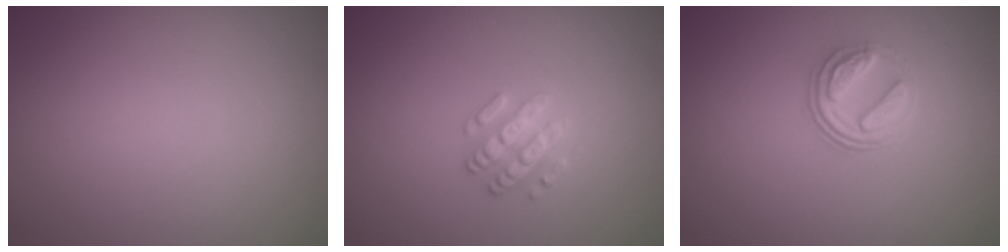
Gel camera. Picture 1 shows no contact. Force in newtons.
{"total": 2.5, "press": 2.4, "slide": 0.7}
{"total": 2.5, "press": 1.9, "slide": 1.6}